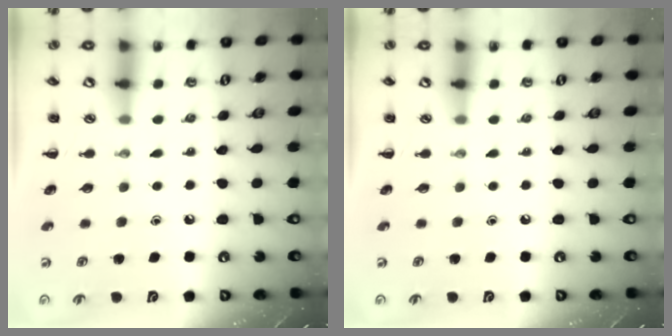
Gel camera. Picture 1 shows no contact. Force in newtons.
{"total": 0.0}